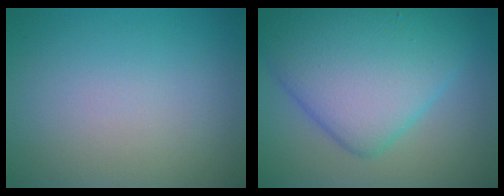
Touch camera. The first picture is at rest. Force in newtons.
{"total": 9.8, "press": 9.8, "slide": 0.1}